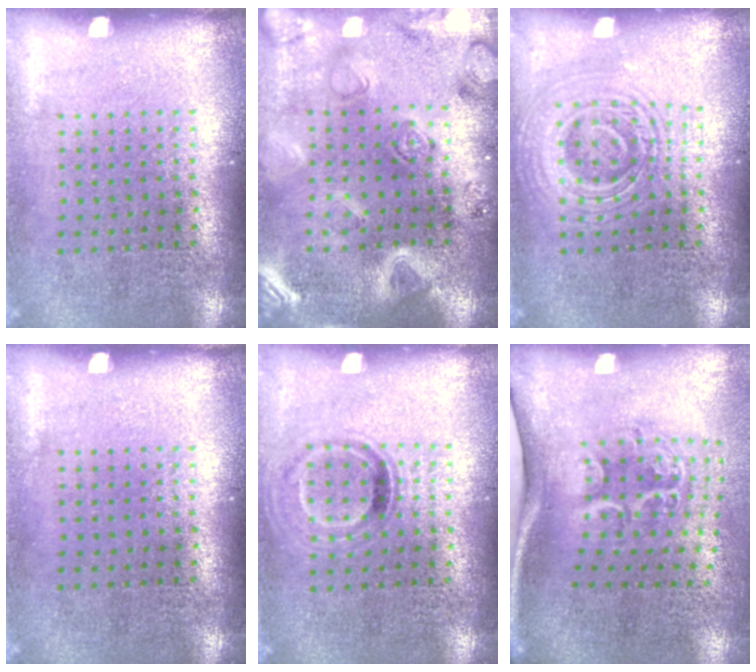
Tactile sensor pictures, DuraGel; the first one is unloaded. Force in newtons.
{"total": 3.0, "press": 2.9, "slide": 0.8}
{"total": 2.6, "press": 2.5, "slide": 0.5}
{"total": 0.0}
{"total": 1.0, "press": 0.8, "slide": 0.6}
{"total": 2.2, "press": 1.4, "slide": 1.7}